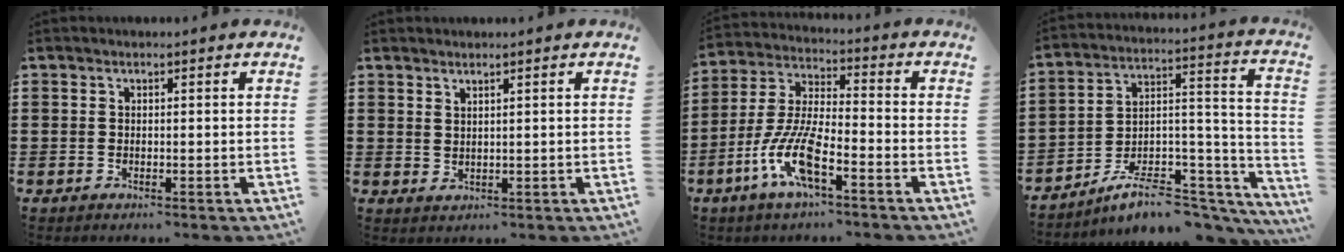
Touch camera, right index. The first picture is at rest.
{"total": 1.3, "force": [1.2, 0.3, 0.2], "torque": [-0.006, 0.002, 0.024]}
{"total": 10.0, "force": [-5.2, 2.4, 8.3], "torque": [-0.204, -0.014, -0.104]}
{"total": 8.3, "force": [-6.4, 3.6, 3.9], "torque": [-0.060, 0.018, -0.114]}